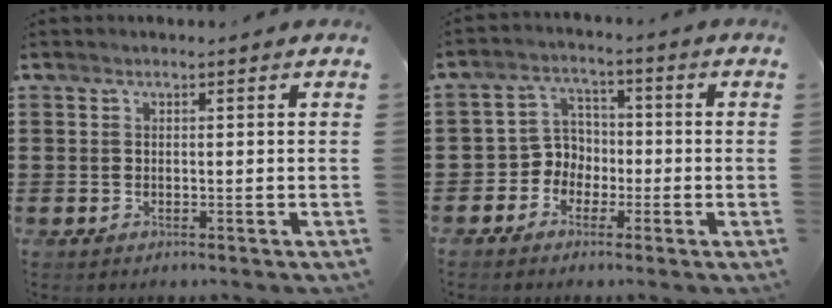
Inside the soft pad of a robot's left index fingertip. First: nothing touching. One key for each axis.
{"total": 4.6, "fx": -1.8, "fy": 4.2, "fz": 0.9, "tx": -0.041, "ty": 0.007, "tz": -0.043}